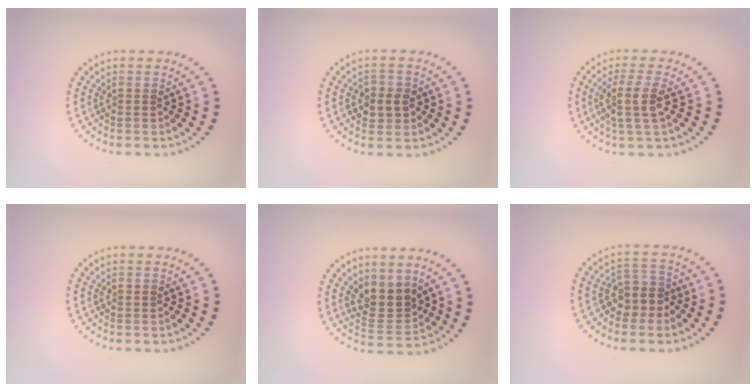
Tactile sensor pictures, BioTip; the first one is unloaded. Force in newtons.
{"total": 2.2, "press": 2.2, "slide": 0.5}
{"total": 3.1, "press": 2.5, "slide": 1.9}
{"total": 0.0}
{"total": 3.4, "press": 3.0, "slide": 1.6}
{"total": 2.8, "press": 2.5, "slide": 1.3}